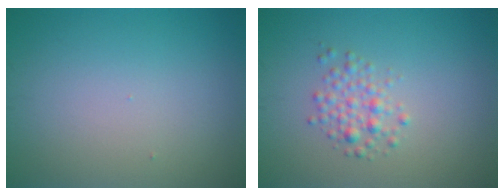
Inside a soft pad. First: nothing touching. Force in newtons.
{"total": 2.1, "press": 2.1, "slide": 0.1}